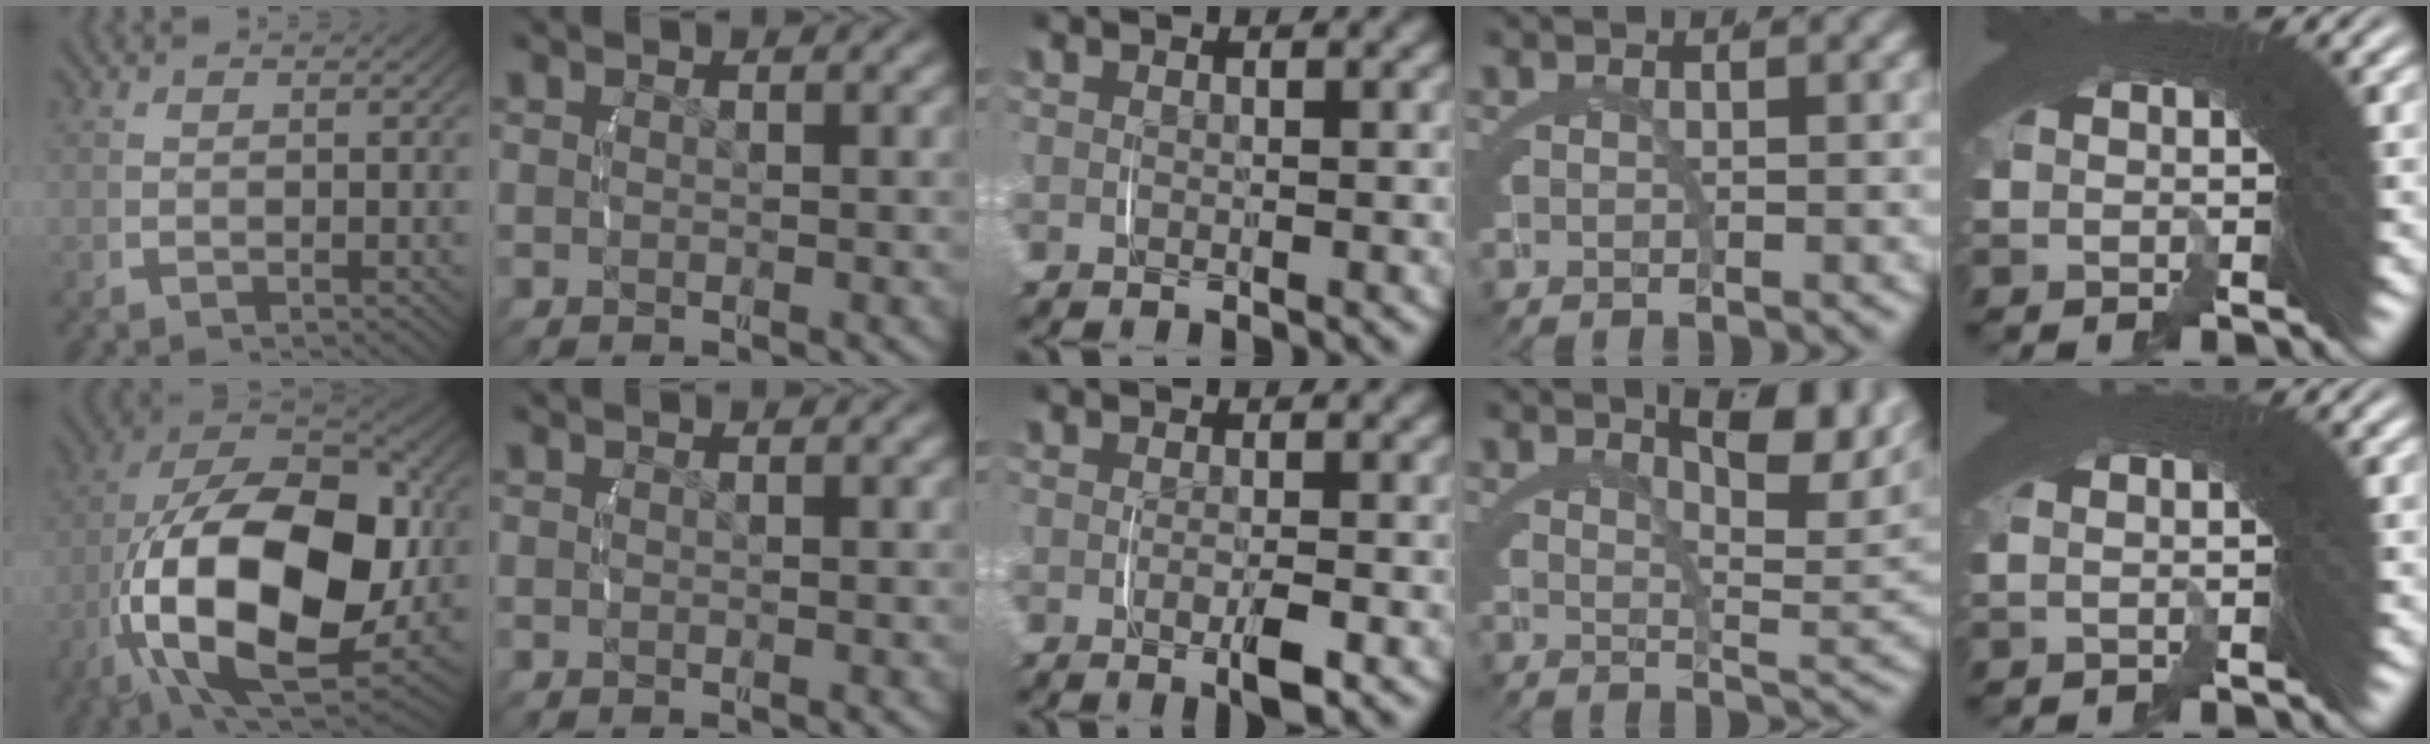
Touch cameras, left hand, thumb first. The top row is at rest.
{"thumb": {"total": 24.1, "force": [-2.6, 14.6, 19.0], "torque": [-0.396, -0.093, 0.004]}, "middle": {"total": 2.0, "force": [-0.5, 0.3, 1.9], "torque": [-0.031, -0.005, -0.007]}, "ring": {"total": 7.1, "force": [4.5, 0.7, 5.4], "torque": [-0.049, 0.014, 0.065]}, "little": {"total": 1.1, "force": [0.4, -0.2, 1.0], "torque": [0.003, 0.016, 0.001]}}